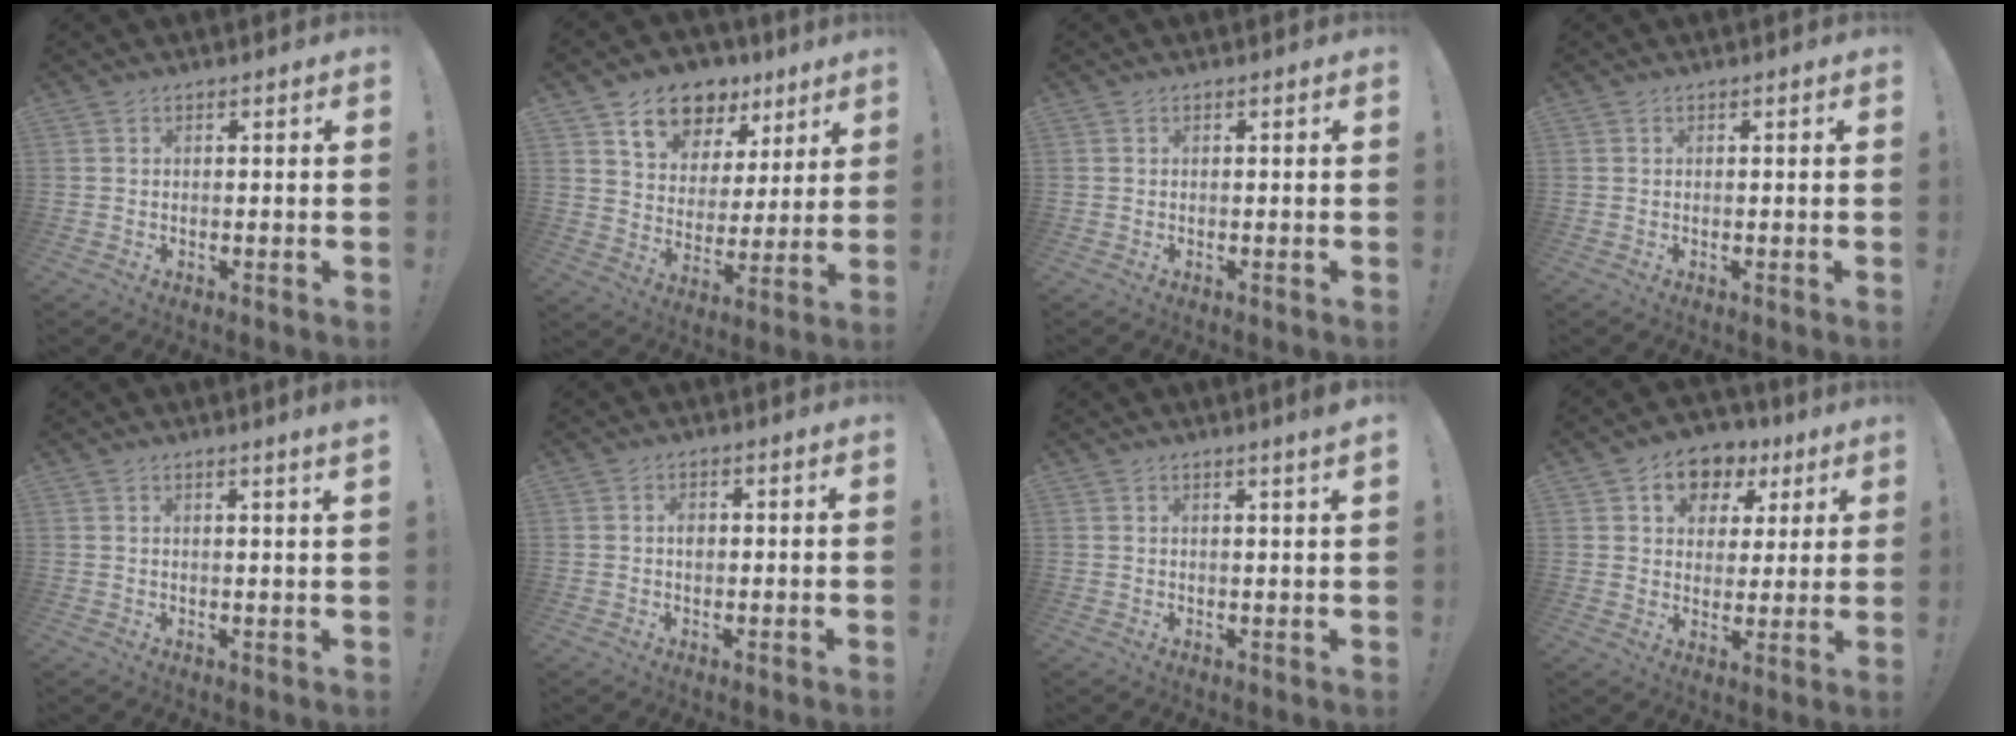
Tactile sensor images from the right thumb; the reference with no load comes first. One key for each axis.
{"total": 13.3, "fx": 8.6, "fy": 8.8, "fz": 5.0, "tx": -0.086, "ty": -0.046, "tz": 0.162}
{"total": 0.0}
{"total": 0.0}
{"total": 2.6, "fx": 1.7, "fy": -0.5, "fz": 1.9, "tx": -0.028, "ty": -0.014, "tz": 0.026}
{"total": 1.5, "fx": -0.1, "fy": 1.1, "fz": 1.0, "tx": -0.019, "ty": 0.003, "tz": -0.003}
{"total": 2.6, "fx": 1.7, "fy": -0.4, "fz": 1.9, "tx": -0.029, "ty": -0.012, "tz": 0.026}
{"total": 9.1, "fx": 4.1, "fy": 7.3, "fz": 3.5, "tx": -0.048, "ty": -0.019, "tz": 0.078}